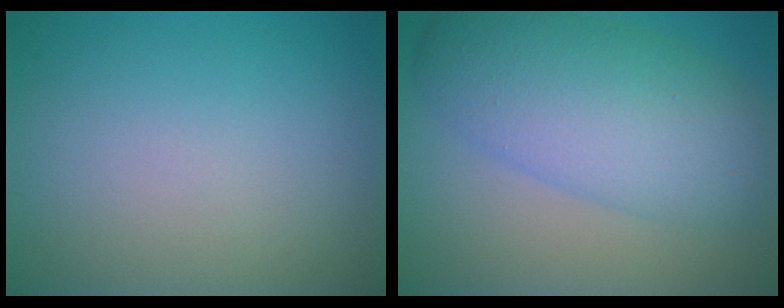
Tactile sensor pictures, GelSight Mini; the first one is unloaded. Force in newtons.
{"total": 8.2, "press": 8.2, "slide": 0.1}